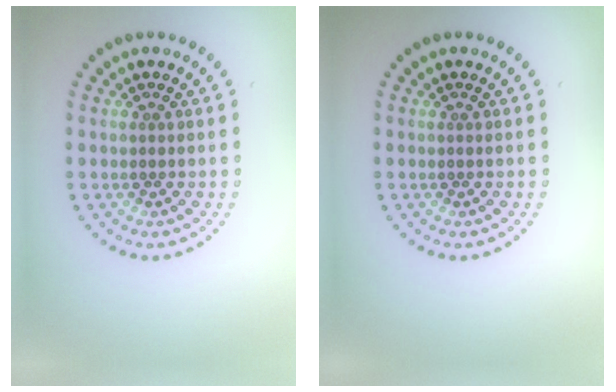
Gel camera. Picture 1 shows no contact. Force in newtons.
{"total": 0.0}